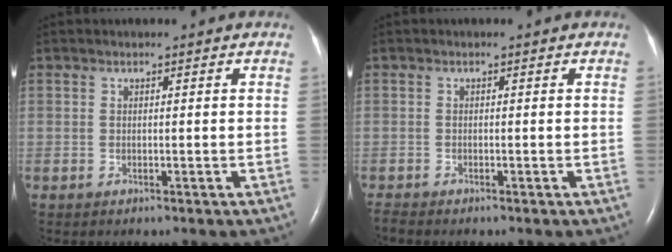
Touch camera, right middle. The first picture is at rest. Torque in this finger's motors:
{"motor_torque": [0.13, -0.14, -0.02, -0.01]}